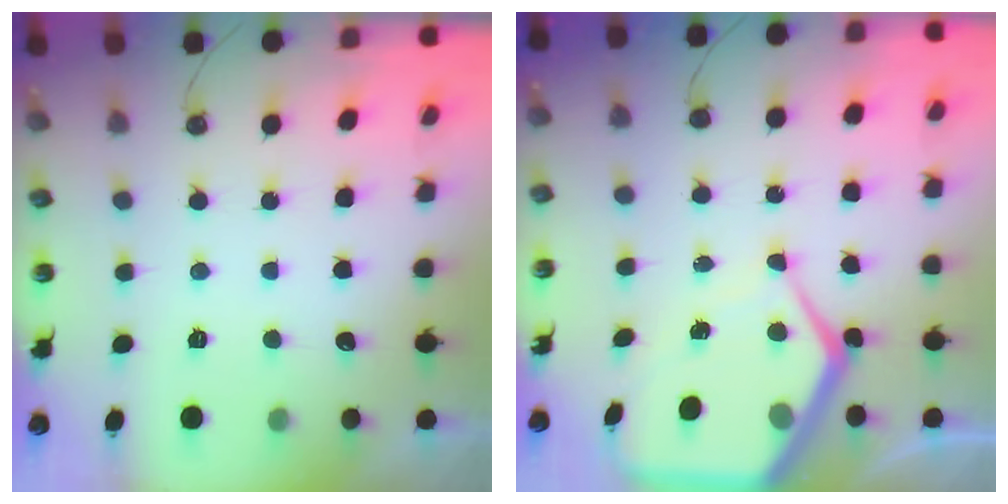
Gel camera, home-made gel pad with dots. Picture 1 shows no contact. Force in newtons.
{"total": 10.8, "press": 10.8, "slide": 0.9}